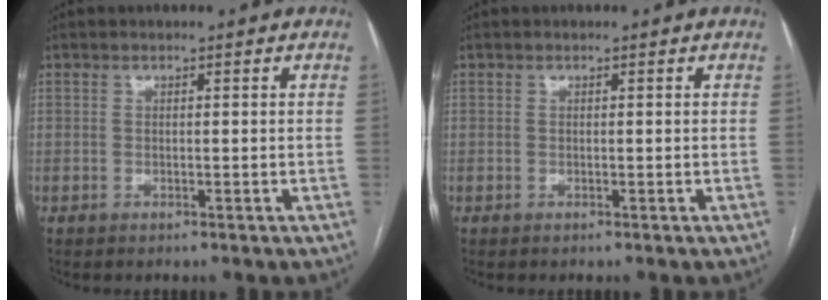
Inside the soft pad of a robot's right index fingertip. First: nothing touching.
{"total": 0.0}